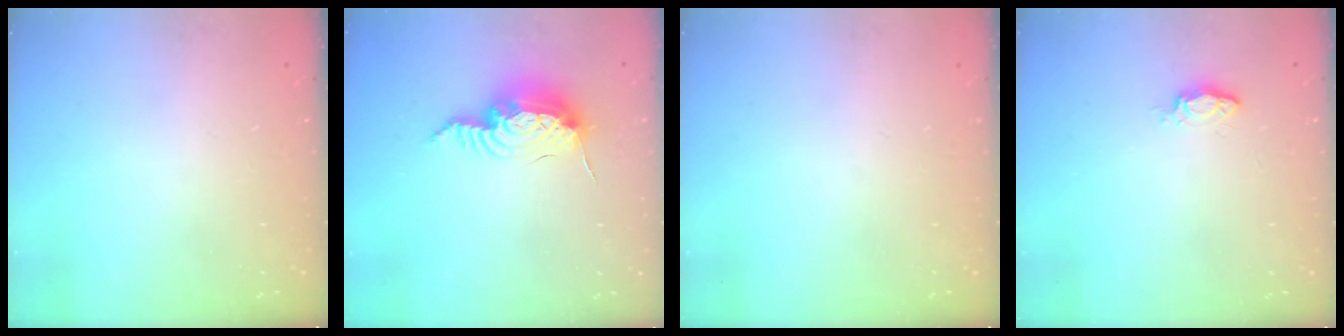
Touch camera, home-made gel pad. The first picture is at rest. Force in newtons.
{"total": 16.5, "press": 16.5, "slide": 0.8}
{"total": 0.0}
{"total": 2.8, "press": 2.8, "slide": 0.4}